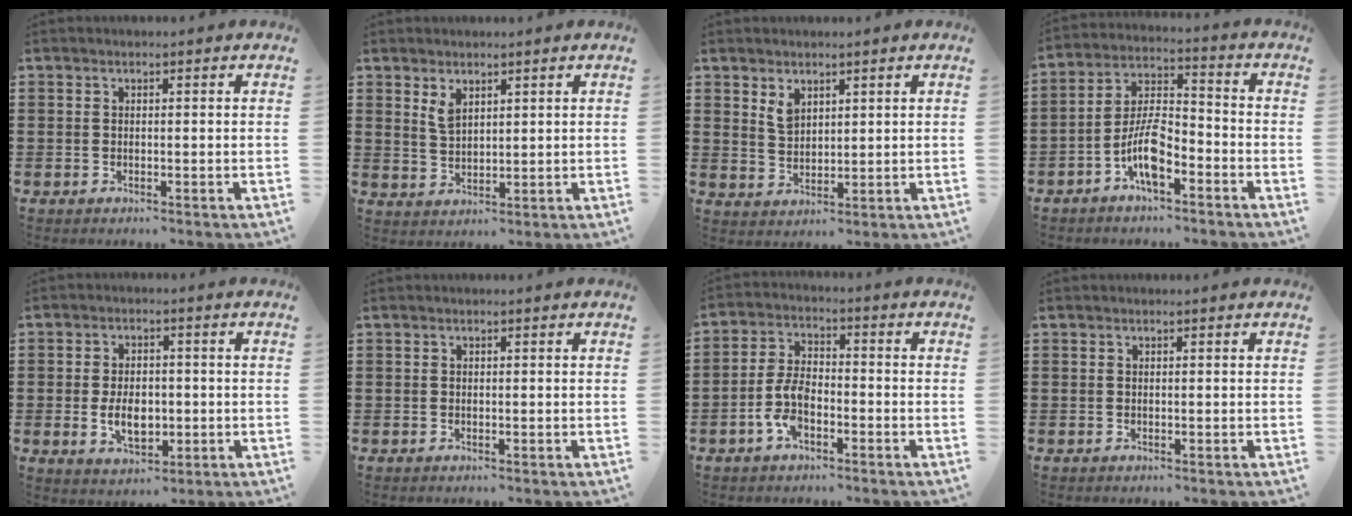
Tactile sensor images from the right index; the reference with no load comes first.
{"total": 2.9, "force": [1.9, 1.5, 1.6], "torque": [-0.037, 0.003, 0.035]}
{"total": 3.0, "force": [2.0, 1.8, 1.4], "torque": [-0.034, 0.004, 0.039]}
{"total": 7.9, "force": [-4.0, 2.9, 6.2], "torque": [-0.139, -0.001, -0.077]}
{"total": 5.7, "force": [-0.8, 3.5, 4.4], "torque": [-0.076, -0.005, -0.018]}
{"total": 0.0}
{"total": 6.3, "force": [-2.7, 3.0, 4.9], "torque": [-0.126, -0.004, -0.058]}
{"total": 0.0}